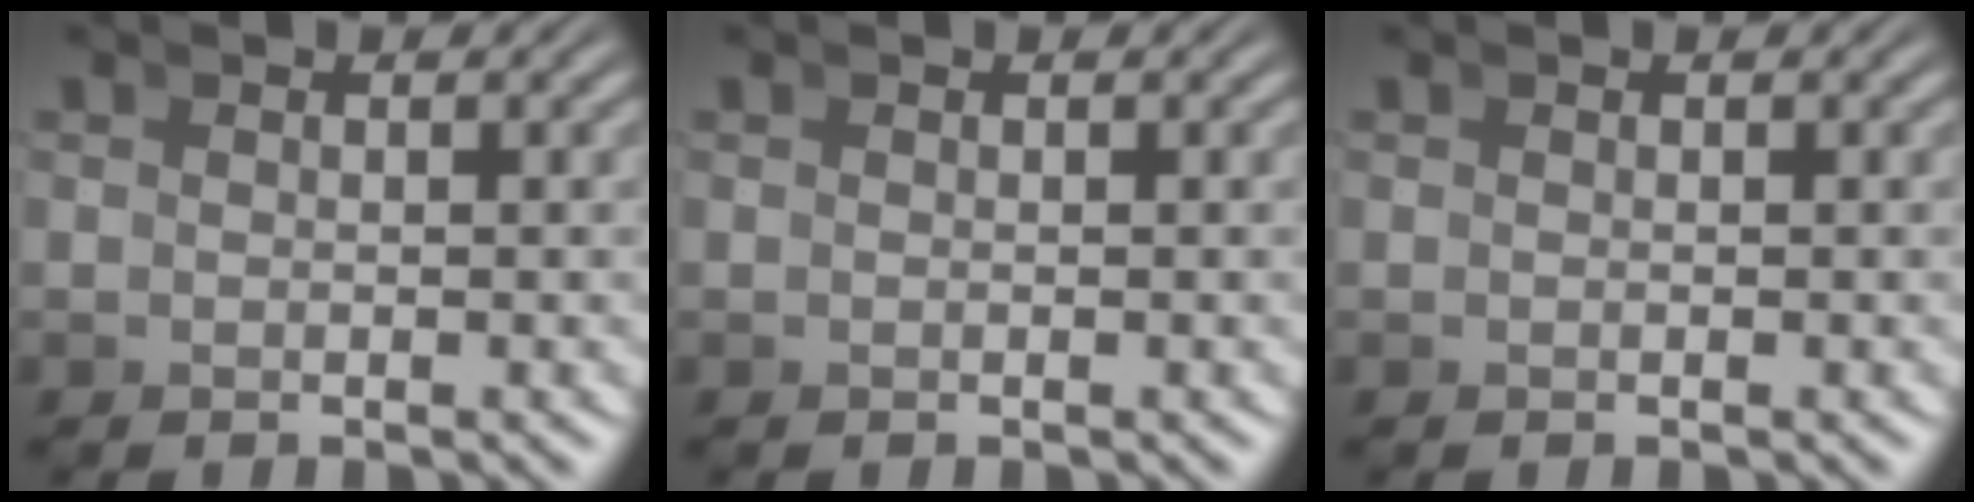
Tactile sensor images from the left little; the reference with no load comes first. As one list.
[{"total": 0.0}, {"total": 0.0}]